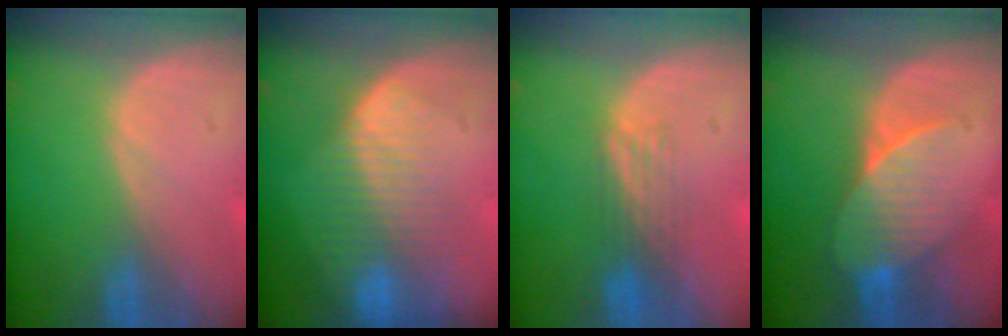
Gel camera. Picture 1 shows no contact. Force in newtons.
{"total": 8.6, "press": 7.4, "slide": 4.4}
{"total": 4.0, "press": 3.3, "slide": 2.3}
{"total": 7.1, "press": 6.5, "slide": 2.8}